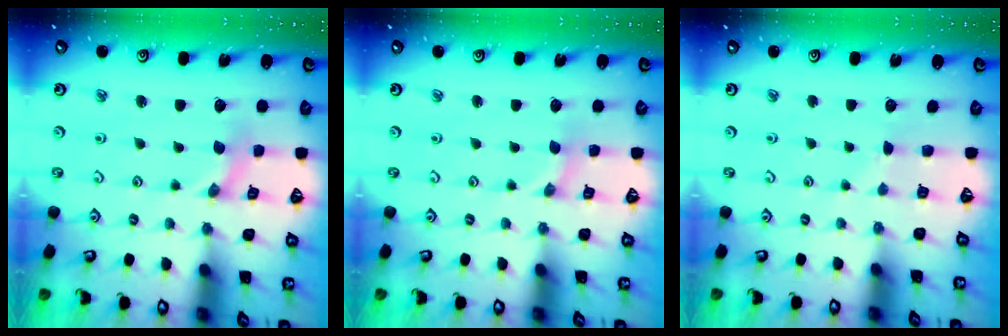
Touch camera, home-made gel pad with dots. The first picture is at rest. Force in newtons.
{"total": 0.0}
{"total": 1.7, "press": 1.7, "slide": 0.2}